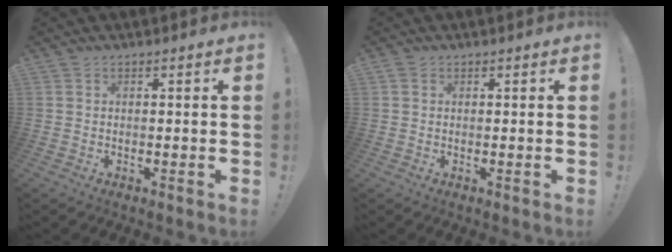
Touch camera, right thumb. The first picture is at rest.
{"total": 0.8, "force": [0.4, 0.7, 0.2], "torque": [-0.008, 0.003, 0.007]}